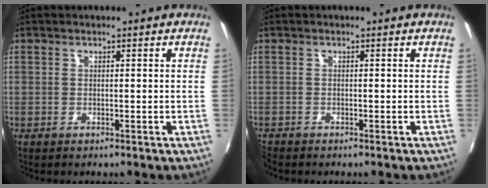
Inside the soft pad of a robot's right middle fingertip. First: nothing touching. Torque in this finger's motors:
{"motor_torque": [0.13, -0.12, 0.15, 0.13]}